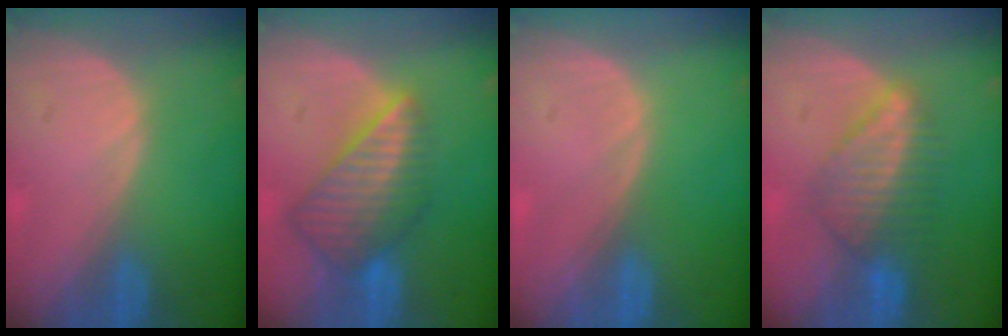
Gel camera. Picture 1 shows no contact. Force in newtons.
{"total": 8.7, "press": 7.6, "slide": 4.3}
{"total": 0.0}
{"total": 6.4, "press": 6.4, "slide": 0.1}